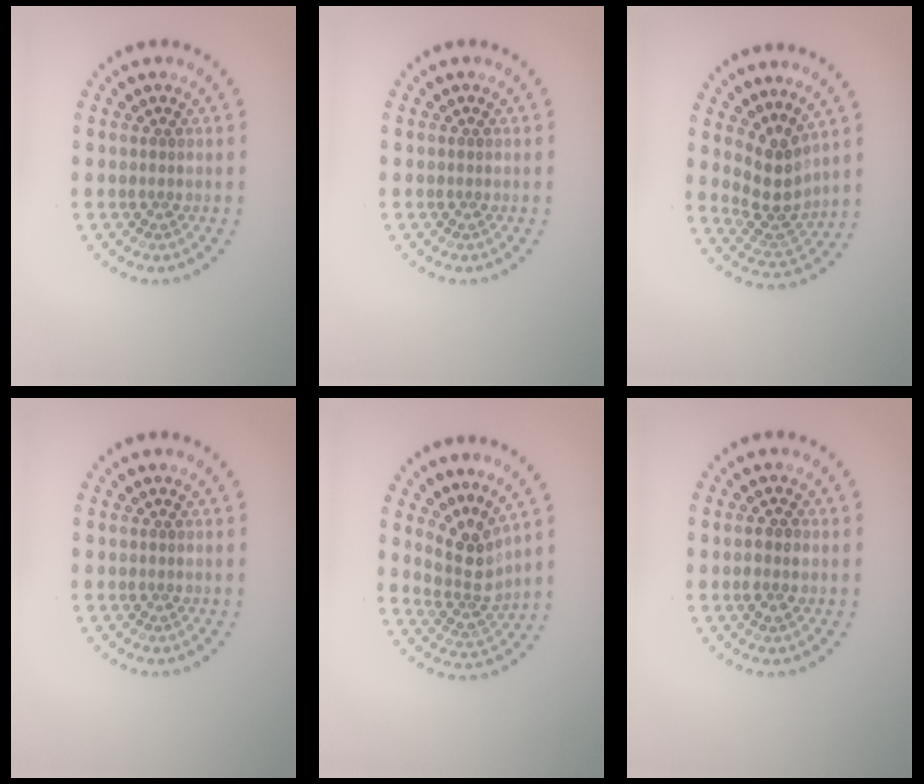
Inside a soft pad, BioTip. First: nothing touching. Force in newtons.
{"total": 0.0}
{"total": 3.5, "press": 2.8, "slide": 2.0}
{"total": 0.0}
{"total": 3.0, "press": 2.2, "slide": 2.0}
{"total": 1.5, "press": 1.4, "slide": 0.4}